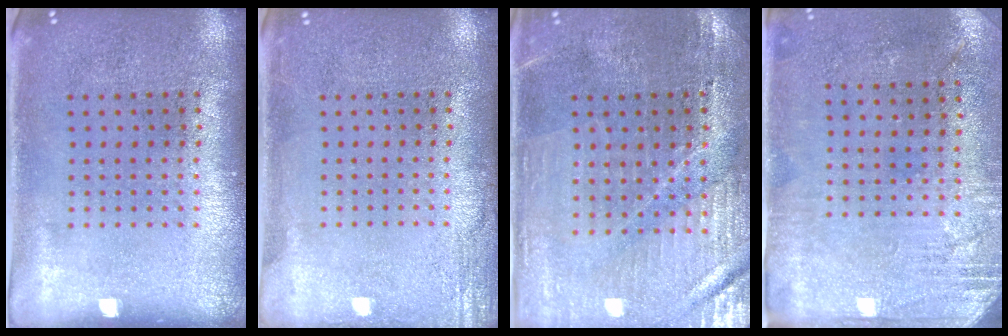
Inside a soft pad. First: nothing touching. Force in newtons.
{"total": 2.2, "press": 2.2, "slide": 0.4}
{"total": 1.3, "press": 1.3, "slide": 0.2}
{"total": 2.8, "press": 2.4, "slide": 1.5}